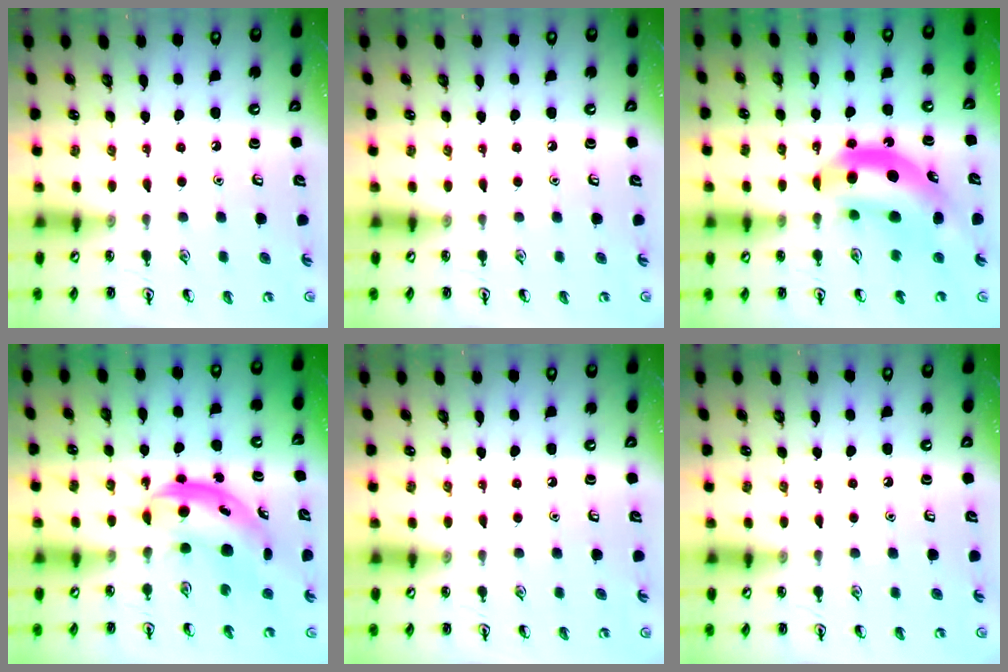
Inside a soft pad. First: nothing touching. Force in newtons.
{"total": 0.0}
{"total": 11.1, "press": 10.6, "slide": 3.3}
{"total": 5.1, "press": 5.1, "slide": 0.6}
{"total": 0.0}
{"total": 0.0}